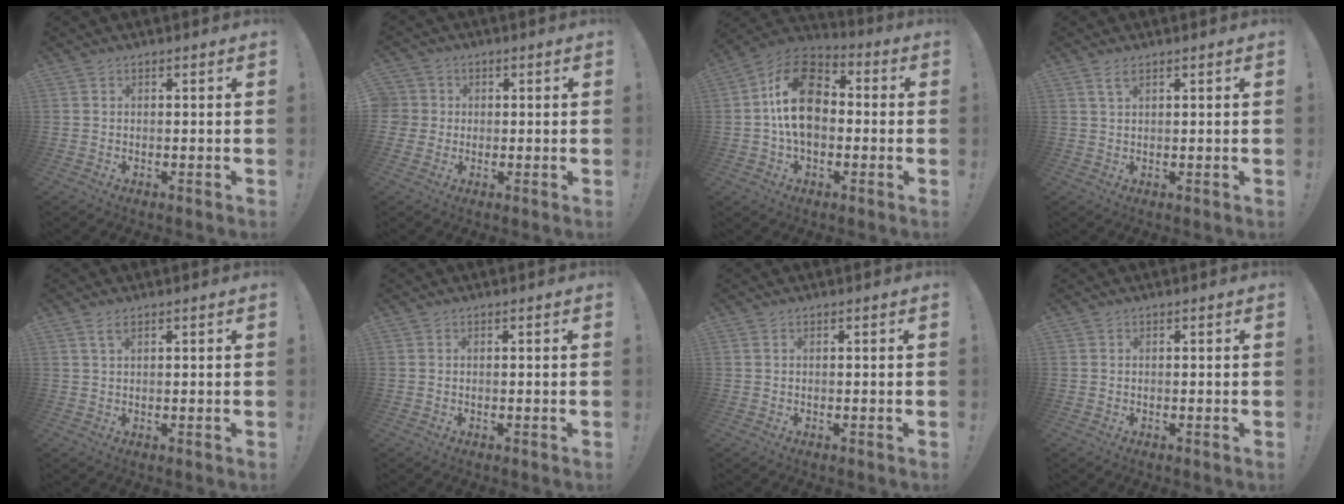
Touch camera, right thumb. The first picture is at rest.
{"total": 3.8, "force": [0.2, 3.7, 0.9], "torque": [-0.030, 0.008, 0.004]}
{"total": 18.1, "force": [1.6, 12.2, 13.3], "torque": [-0.229, 0.016, 0.026]}
{"total": 2.6, "force": [1.4, 0.3, 2.1], "torque": [-0.043, 0.000, 0.023]}
{"total": 2.4, "force": [1.2, 0.3, 2.1], "torque": [-0.042, 0.000, 0.020]}
{"total": 0.0}
{"total": 0.9, "force": [0.3, 0.0, 0.9], "torque": [-0.019, 0.001, 0.005]}
{"total": 0.0}